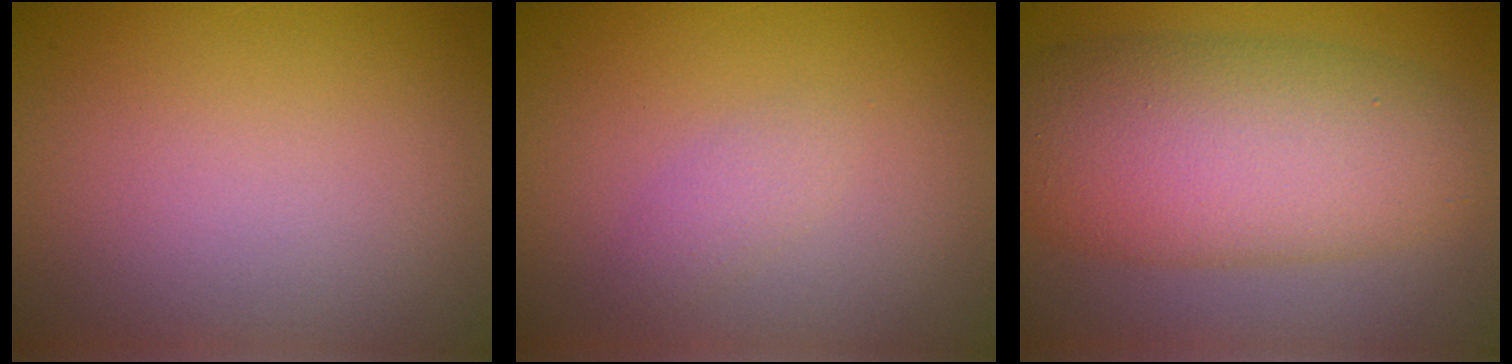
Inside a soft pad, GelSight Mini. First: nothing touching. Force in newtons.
{"total": 1.3, "press": 1.3, "slide": 0.1}
{"total": 9.9, "press": 9.9, "slide": 0.1}